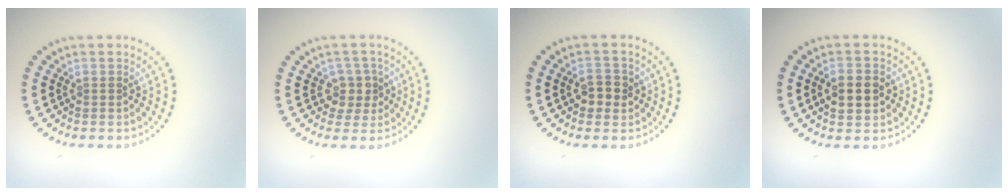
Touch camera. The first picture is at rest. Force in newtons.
{"total": 2.2, "press": 1.9, "slide": 1.1}
{"total": 2.3, "press": 2.3, "slide": 0.3}
{"total": 4.0, "press": 4.0, "slide": 0.1}